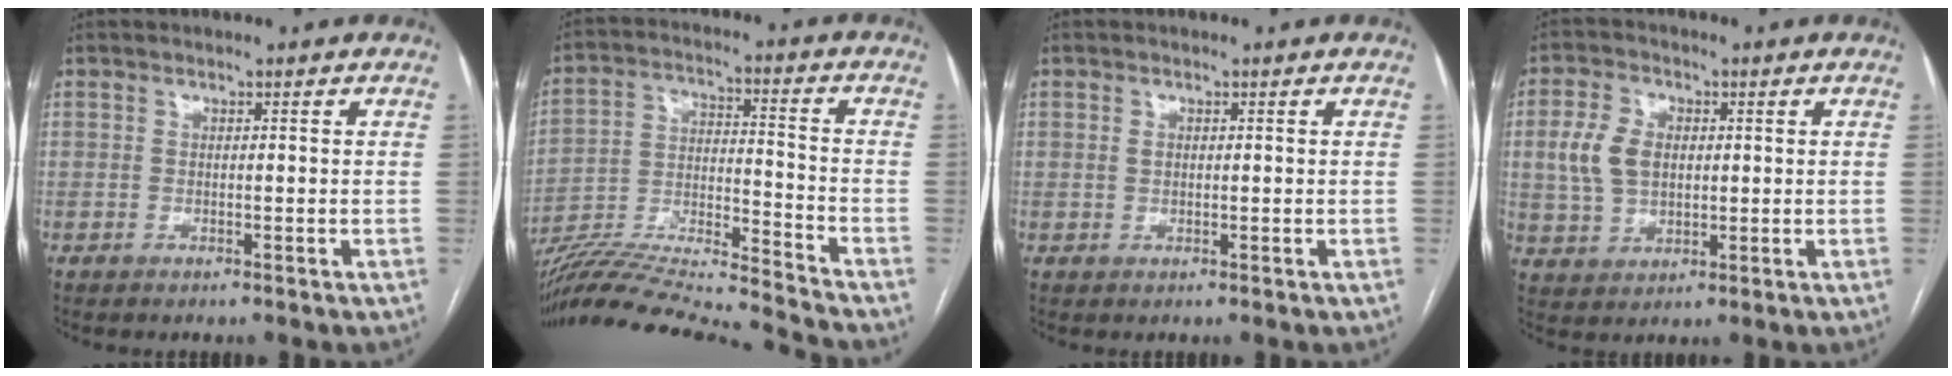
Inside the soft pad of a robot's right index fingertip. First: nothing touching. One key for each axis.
{"total": 20.9, "fx": -19.7, "fy": -1.7, "fz": 6.8, "tx": -0.144, "ty": -0.014, "tz": -0.328}
{"total": 0.9, "fx": 0.2, "fy": 0.7, "fz": 0.6, "tx": -0.012, "ty": 0.005, "tz": 0.005}
{"total": 7.5, "fx": 1.0, "fy": 5.3, "fz": 5.2, "tx": -0.124, "ty": 0.020, "tz": 0.027}